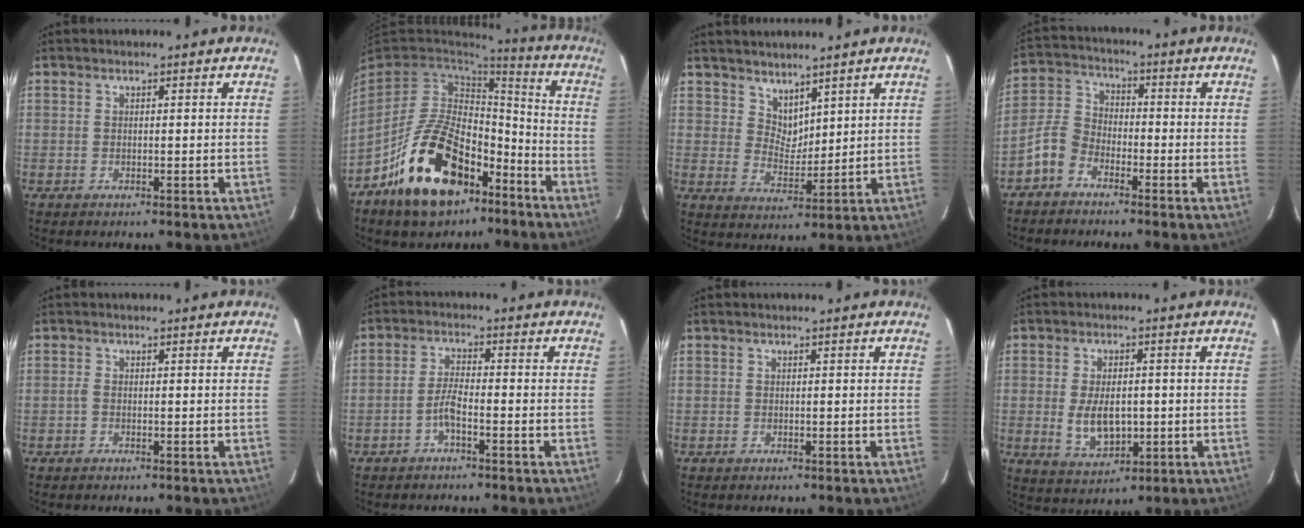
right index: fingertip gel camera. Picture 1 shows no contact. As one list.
[{"total": 20.1, "force": [-11.2, 11.2, 12.4], "torque": [-0.243, 0.020, -0.170]}, {"total": 5.3, "force": [4.2, 3.0, 1.0], "torque": [-0.008, -0.002, 0.084]}, {"total": 6.3, "force": [-4.2, 4.0, 2.6], "torque": [-0.062, 0.021, -0.092]}, {"total": 0.7, "force": [-0.2, 0.3, 0.6], "torque": [-0.013, 0.002, -0.007]}, {"total": 3.2, "force": [-1.9, 0.4, 2.6], "torque": [-0.061, 0.008, -0.040]}, {"total": 0.0}, {"total": 7.8, "force": [-0.8, 4.5, 6.3], "torque": [-0.125, -0.009, -0.003]}]